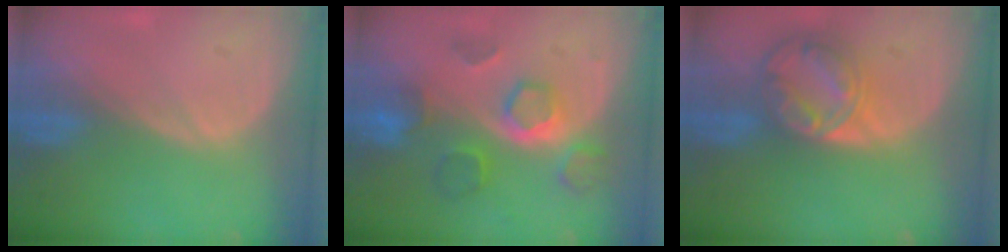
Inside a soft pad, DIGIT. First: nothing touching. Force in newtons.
{"total": 8.6, "press": 7.7, "slide": 3.7}
{"total": 8.6, "press": 7.3, "slide": 4.5}